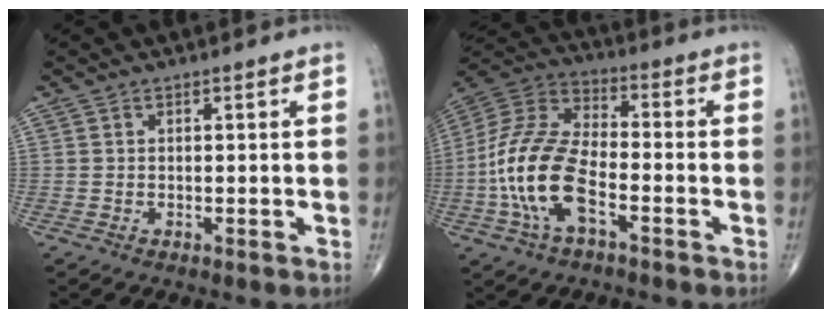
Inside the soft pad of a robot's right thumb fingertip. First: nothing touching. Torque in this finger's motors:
{"motor_torque": [0.70, 0.53, 1.52, -0.32, 0.55]}